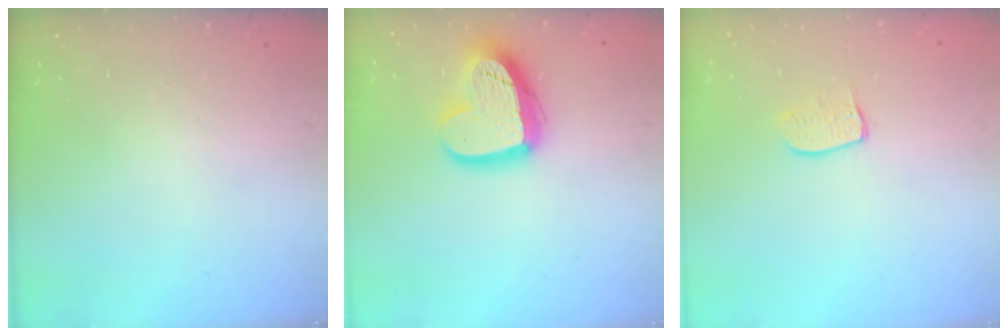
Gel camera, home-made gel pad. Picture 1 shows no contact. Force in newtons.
{"total": 18.3, "press": 18.2, "slide": 1.6}
{"total": 6.9, "press": 6.9, "slide": 0.2}